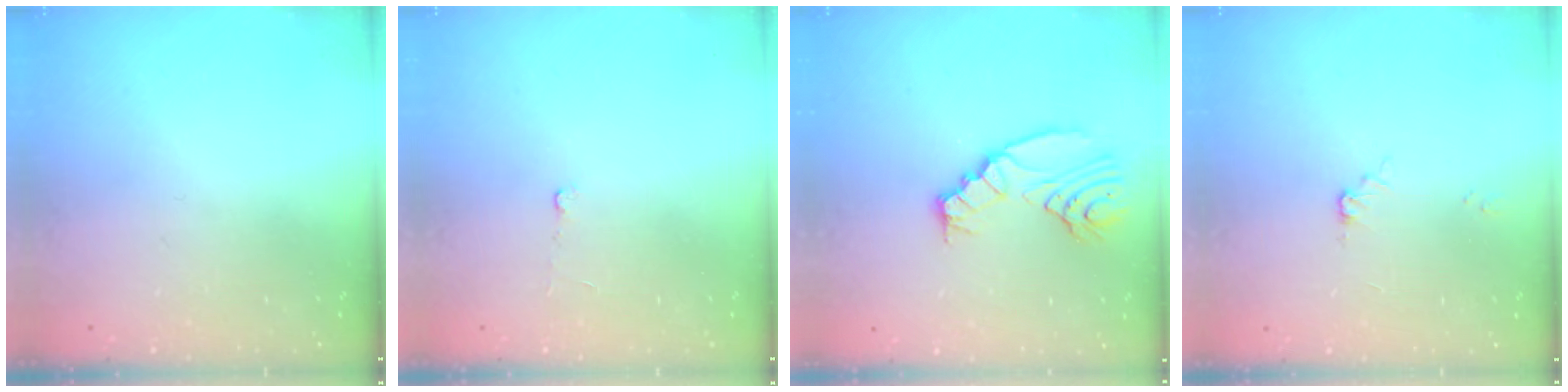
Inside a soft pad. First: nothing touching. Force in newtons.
{"total": 1.6, "press": 1.6, "slide": 0.3}
{"total": 8.5, "press": 8.4, "slide": 0.6}
{"total": 3.8, "press": 3.8, "slide": 0.3}